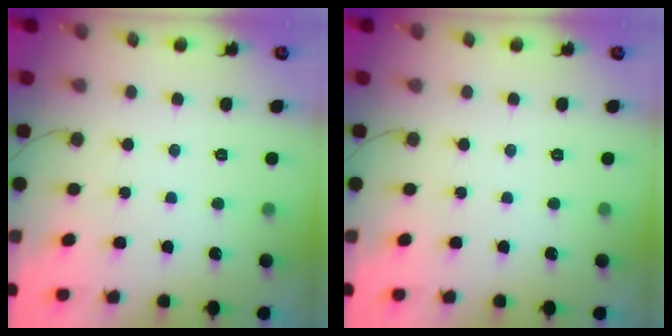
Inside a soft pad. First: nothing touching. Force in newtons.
{"total": 0.0}